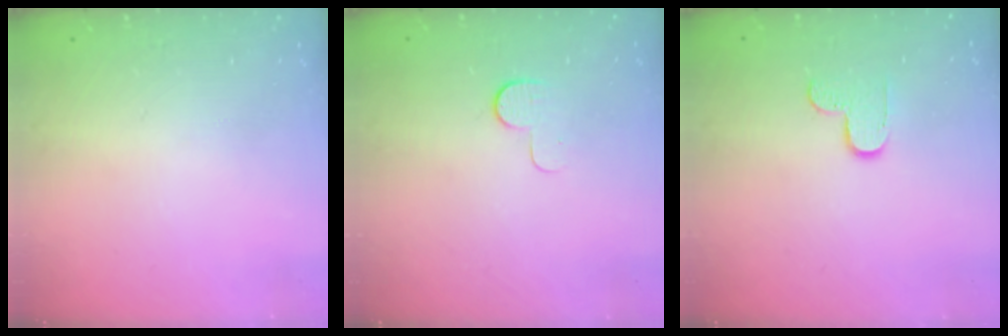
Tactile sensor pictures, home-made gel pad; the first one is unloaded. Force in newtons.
{"total": 7.6, "press": 7.5, "slide": 0.7}
{"total": 4.7, "press": 4.6, "slide": 0.4}